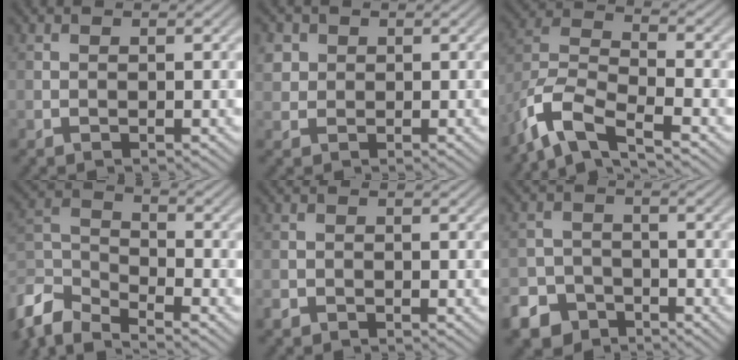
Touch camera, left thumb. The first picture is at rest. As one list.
[{"total": 2.8, "force": [0.9, 2.5, 0.7], "torque": [-0.030, 0.003, 0.022]}, {"total": 9.1, "force": [-6.4, 2.8, 5.8], "torque": [-0.122, -0.003, -0.144]}, {"total": 7.5, "force": [-6.2, 2.4, 3.5], "torque": [-0.082, -0.011, -0.140]}, {"total": 0.9, "force": [-0.7, 0.6, 0.2], "torque": [-0.004, -0.002, -0.015]}, {"total": 6.2, "force": [-4.4, 4.2, 1.4], "torque": [-0.016, -0.009, -0.085]}]